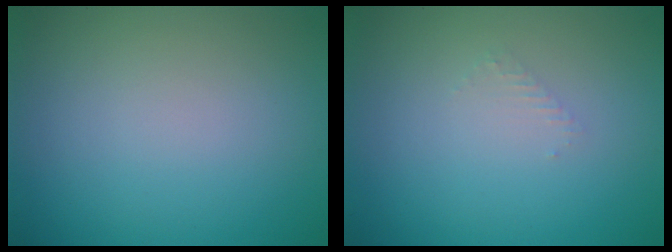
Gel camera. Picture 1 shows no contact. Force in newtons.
{"total": 0.8, "press": 0.8, "slide": 0.3}